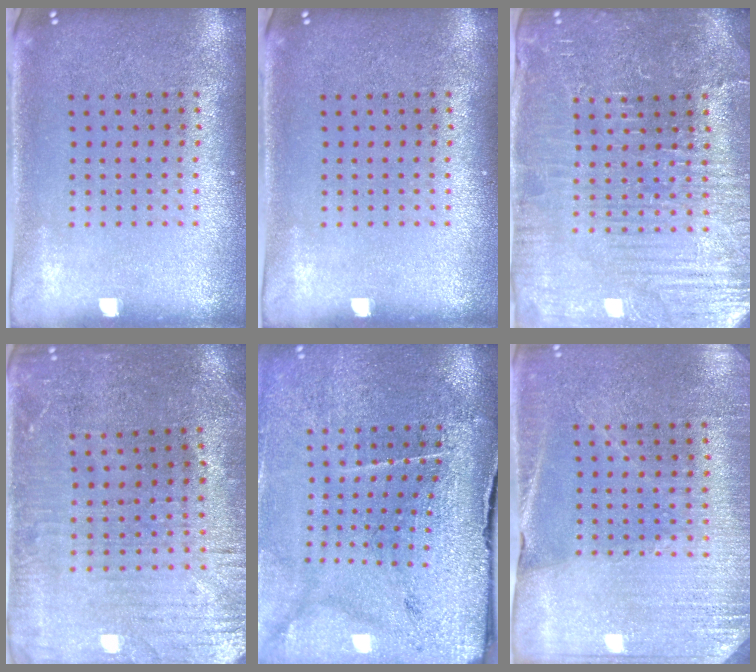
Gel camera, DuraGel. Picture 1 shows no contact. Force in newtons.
{"total": 0.0}
{"total": 4.4, "press": 4.2, "slide": 1.3}
{"total": 1.1, "press": 1.0, "slide": 0.4}
{"total": 3.5, "press": 3.3, "slide": 0.9}
{"total": 2.7, "press": 2.6, "slide": 0.3}